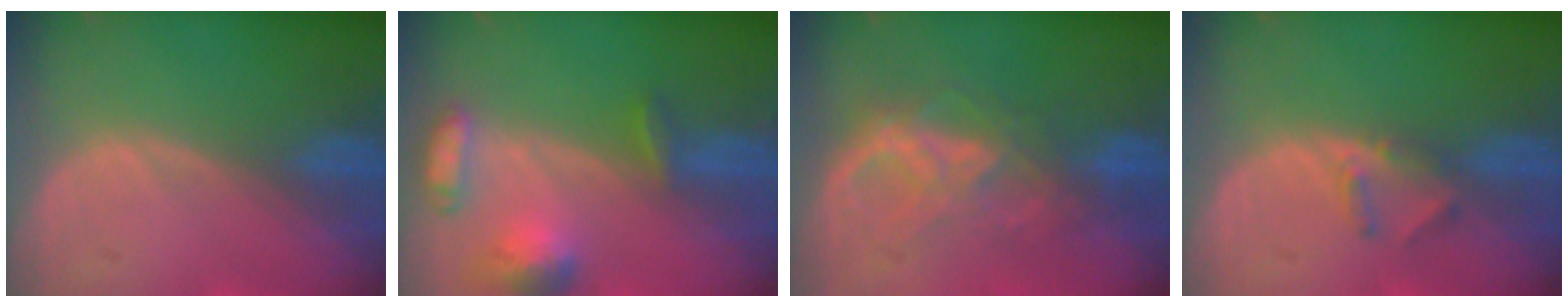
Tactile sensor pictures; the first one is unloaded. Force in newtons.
{"total": 6.4, "press": 6.4, "slide": 0.5}
{"total": 6.5, "press": 6.5, "slide": 0.5}
{"total": 2.5, "press": 2.3, "slide": 1.0}